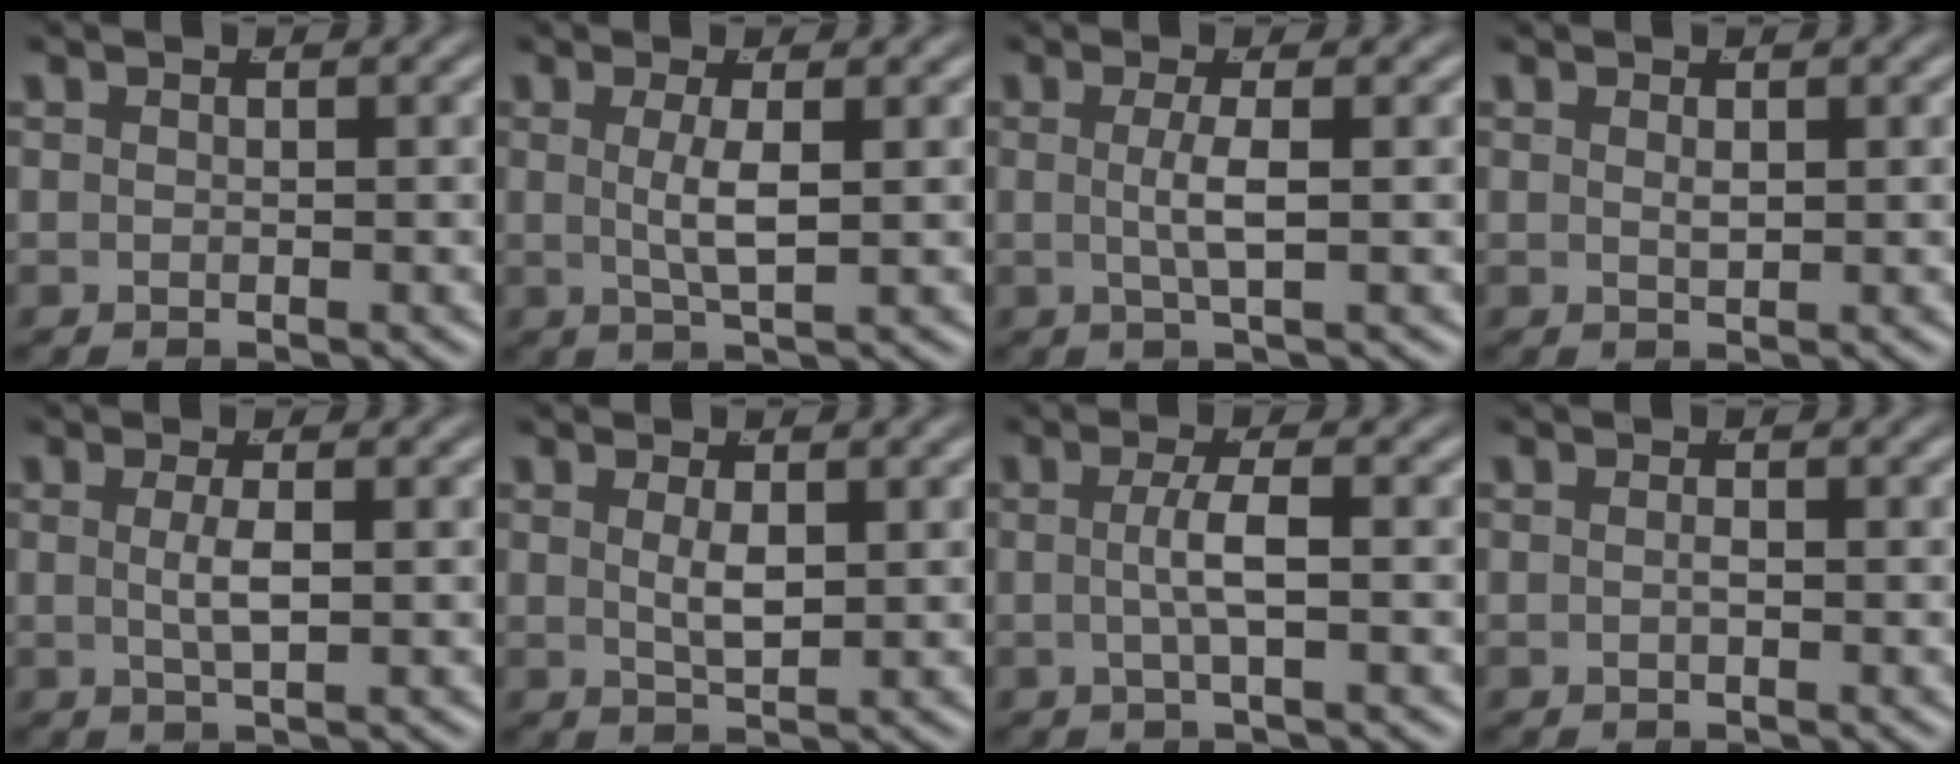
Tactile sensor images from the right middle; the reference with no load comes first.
{"total": 2.5, "force": [0.2, -0.4, 2.4], "torque": [-0.050, -0.013, 0.012]}
{"total": 2.2, "force": [-0.1, -0.6, 2.1], "torque": [-0.042, -0.007, 0.004]}
{"total": 0.7, "force": [0.2, -0.4, 0.5], "torque": [-0.008, -0.008, 0.011]}
{"total": 1.7, "force": [0.0, -0.4, 1.7], "torque": [-0.033, -0.009, 0.006]}
{"total": 1.9, "force": [0.5, -0.1, 1.8], "torque": [-0.031, -0.012, 0.018]}
{"total": 2.5, "force": [-0.4, -0.5, 2.4], "torque": [-0.046, -0.002, -0.004]}
{"total": 0.5, "force": [-0.3, -0.1, 0.4], "torque": [-0.010, -0.003, -0.004]}